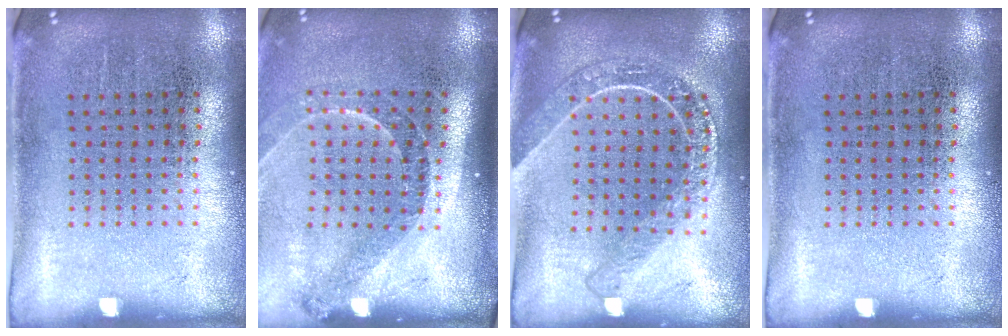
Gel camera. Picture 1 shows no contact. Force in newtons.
{"total": 1.4, "press": 1.3, "slide": 0.7}
{"total": 1.9, "press": 1.7, "slide": 0.8}
{"total": 0.0}